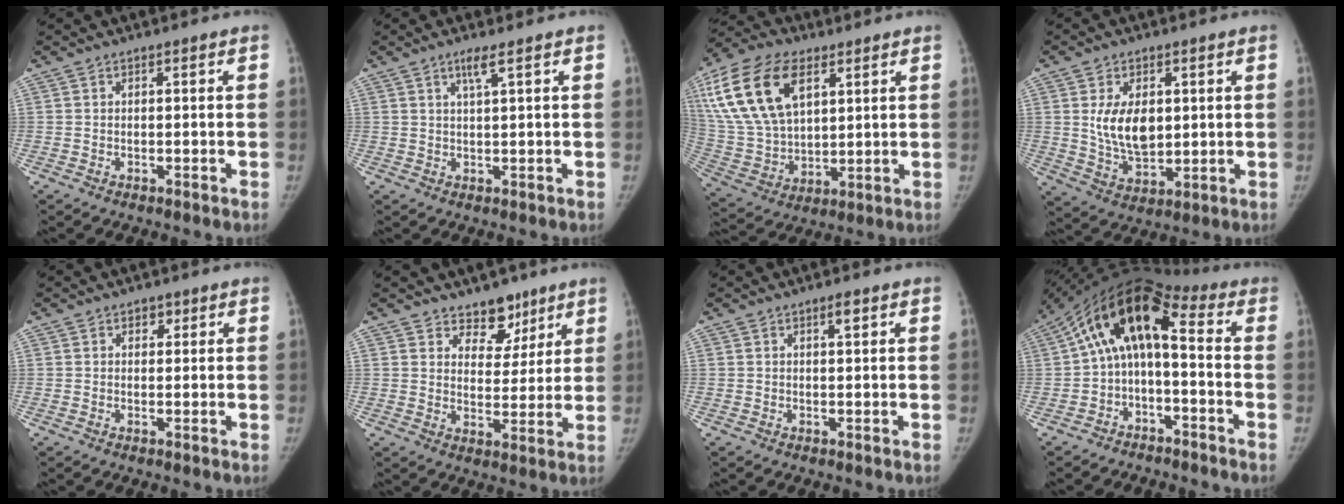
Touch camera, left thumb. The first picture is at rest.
{"total": 2.7, "force": [1.6, 0.0, 2.2], "torque": [-0.051, -0.006, 0.033]}
{"total": 21.4, "force": [9.0, 12.4, 15.0], "torque": [-0.294, -0.013, 0.172]}
{"total": 9.9, "force": [1.8, 6.1, 7.6], "torque": [-0.110, -0.024, 0.044]}
{"total": 1.8, "force": [1.0, 1.3, 0.8], "torque": [0.003, -0.003, 0.011]}
{"total": 7.4, "force": [5.4, 4.6, 2.1], "torque": [0.013, -0.040, 0.083]}
{"total": 1.7, "force": [0.9, 0.4, 1.4], "torque": [-0.019, -0.002, 0.013]}
{"total": 13.6, "force": [-0.5, 6.7, 11.8], "torque": [-0.203, 0.075, -0.021]}